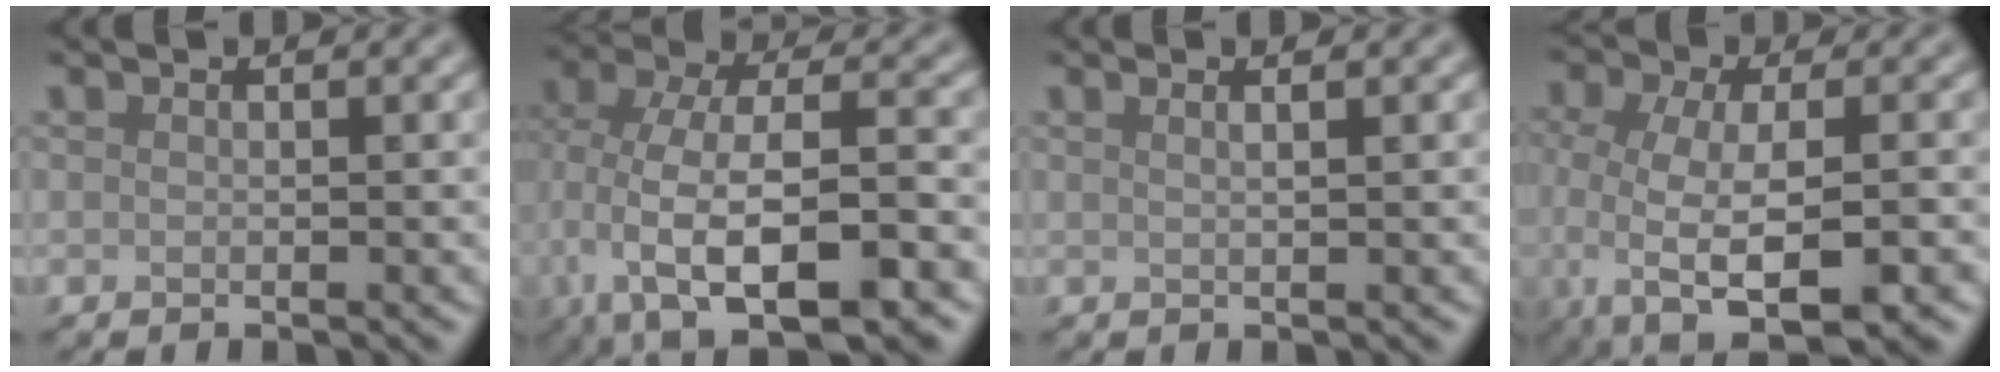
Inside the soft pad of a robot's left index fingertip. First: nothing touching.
{"total": 11.7, "force": [-3.3, 5.7, 9.7], "torque": [-0.183, -0.004, -0.043]}
{"total": 2.2, "force": [1.2, 0.9, 1.6], "torque": [-0.005, 0.001, -0.006]}
{"total": 8.7, "force": [-3.0, 4.3, 6.9], "torque": [-0.132, -0.033, -0.042]}